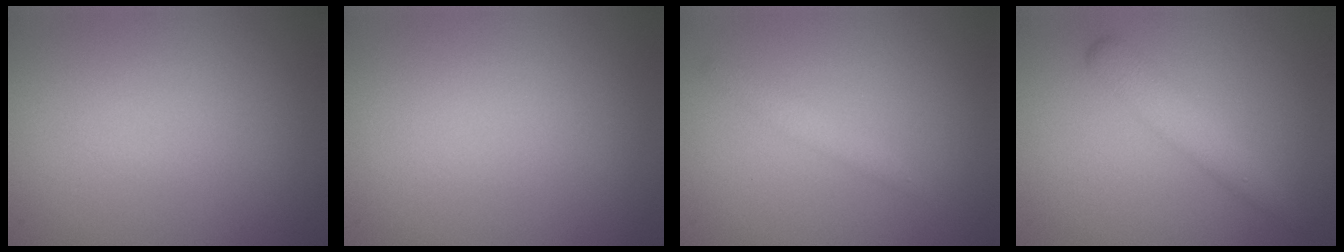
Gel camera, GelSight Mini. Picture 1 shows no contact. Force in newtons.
{"total": 0.0}
{"total": 1.3, "press": 1.3, "slide": 0.0}
{"total": 2.5, "press": 2.5, "slide": 0.1}